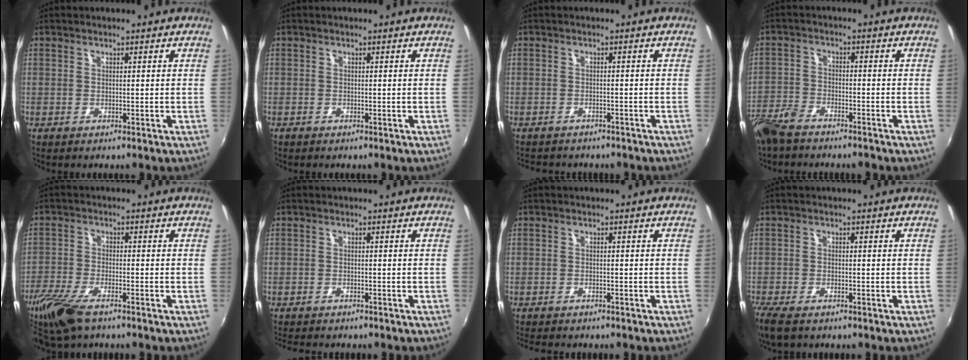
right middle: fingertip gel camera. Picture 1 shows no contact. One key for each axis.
{"total": 0.5, "fx": -0.5, "fy": 0.2, "fz": 0.1, "tx": -0.003, "ty": -0.003, "tz": -0.011}
{"total": 5.6, "fx": -5.0, "fy": 2.0, "fz": 1.8, "tx": -0.045, "ty": -0.016, "tz": -0.071}
{"total": 7.4, "fx": -6.0, "fy": 2.6, "fz": 3.3, "tx": -0.087, "ty": -0.013, "tz": -0.122}
{"total": 10.0, "fx": -7.0, "fy": 3.2, "fz": 6.3, "tx": -0.159, "ty": -0.030, "tz": -0.142}
{"total": 5.0, "fx": -4.5, "fy": 1.3, "fz": 1.8, "tx": -0.047, "ty": -0.018, "tz": -0.070}
{"total": 4.7, "fx": -4.1, "fy": 1.3, "fz": 1.7, "tx": -0.045, "ty": -0.017, "tz": -0.065}
{"total": 6.4, "fx": -4.9, "fy": 2.1, "fz": 3.6, "tx": -0.092, "ty": -0.029, "tz": -0.095}